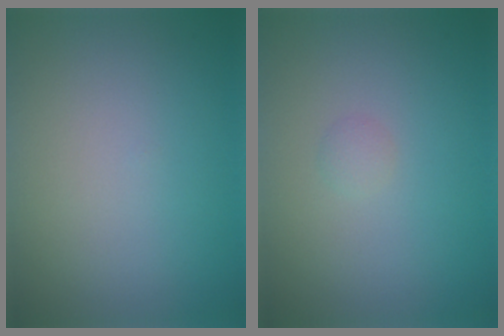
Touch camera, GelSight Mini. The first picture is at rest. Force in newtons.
{"total": 0.7, "press": 0.7, "slide": 0.0}